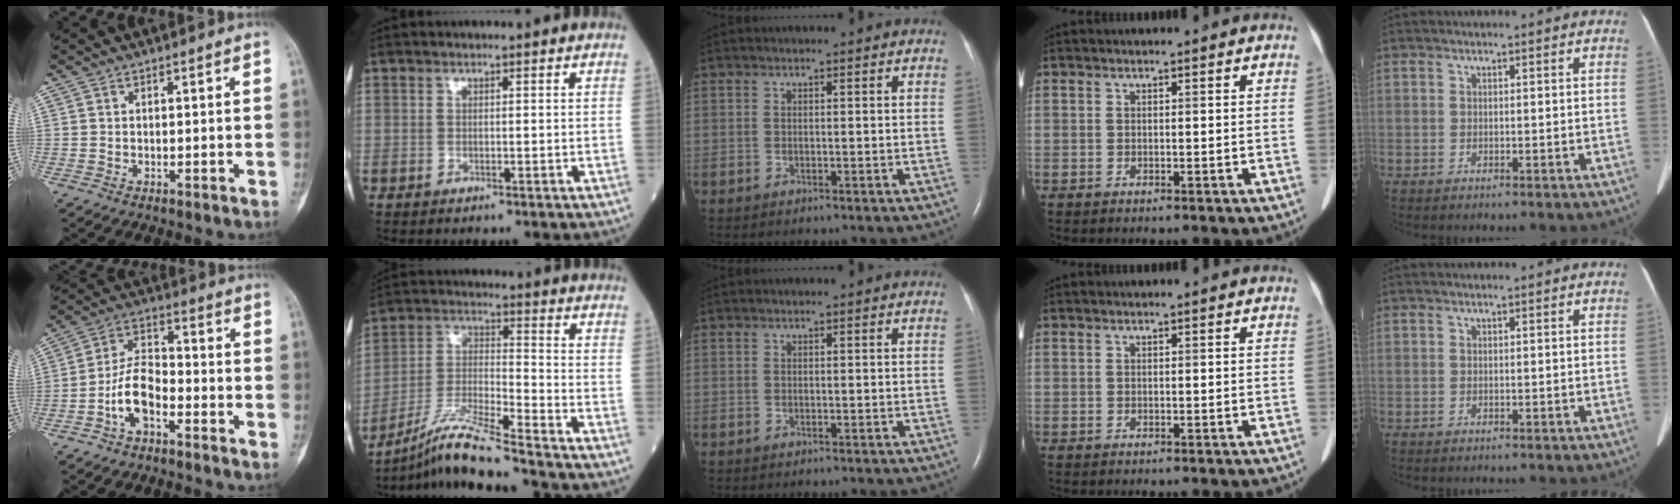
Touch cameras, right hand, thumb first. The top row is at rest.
{"thumb": {"total": 8.2, "force": [-3.7, 4.3, 6.0], "torque": [-0.110, 0.040, -0.076]}, "index": {"total": 11.9, "force": [-10.0, -1.1, 6.2], "torque": [-0.126, -0.017, -0.189]}}